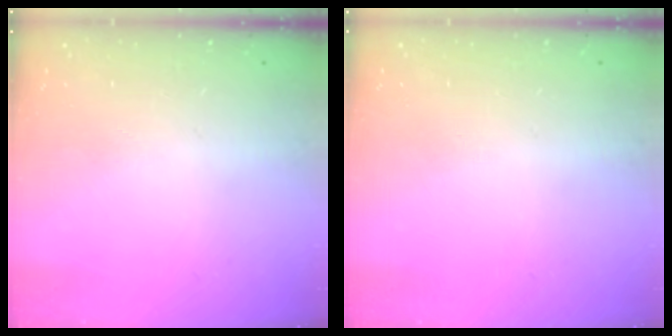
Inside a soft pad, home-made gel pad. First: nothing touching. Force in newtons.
{"total": 0.0}